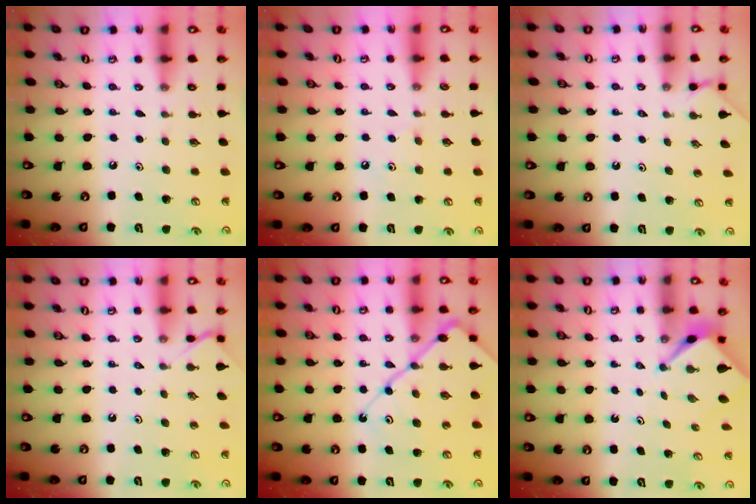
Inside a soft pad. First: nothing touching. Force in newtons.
{"total": 5.5, "press": 5.4, "slide": 0.8}
{"total": 0.9, "press": 0.9, "slide": 0.3}
{"total": 4.5, "press": 4.5, "slide": 0.5}
{"total": 13.0, "press": 12.9, "slide": 1.3}
{"total": 2.6, "press": 2.6, "slide": 0.2}